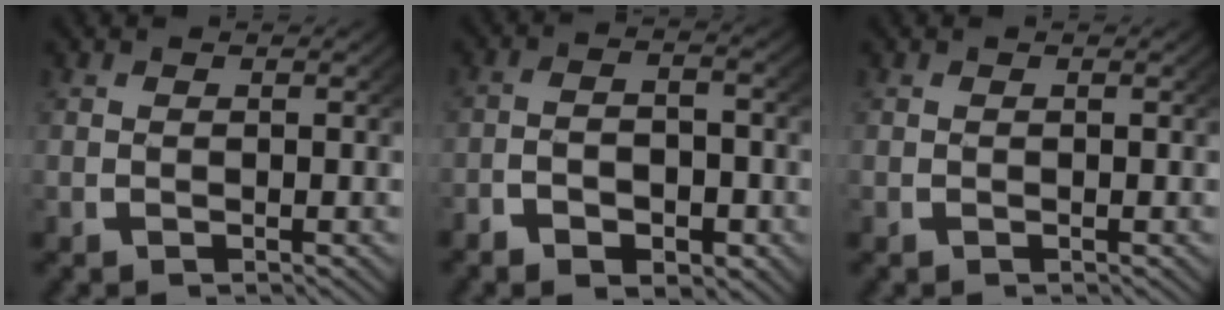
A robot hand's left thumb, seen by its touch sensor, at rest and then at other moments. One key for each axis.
{"total": 3.9, "fx": -1.7, "fy": 2.3, "fz": 2.6, "tx": -0.047, "ty": -0.012, "tz": -0.031}
{"total": 0.0}